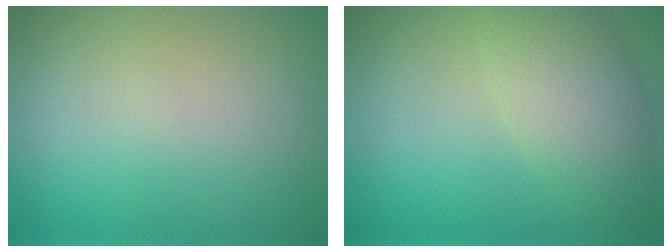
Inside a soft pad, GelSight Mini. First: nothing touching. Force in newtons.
{"total": 4.7, "press": 4.7, "slide": 0.5}